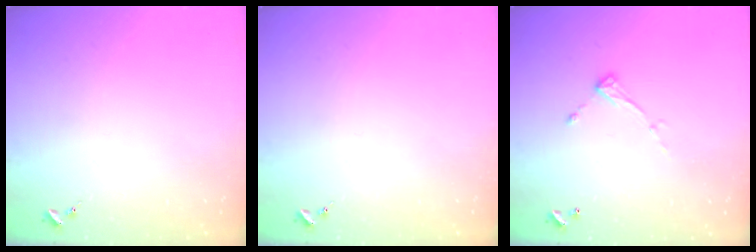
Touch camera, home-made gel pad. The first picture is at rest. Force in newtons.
{"total": 0.0}
{"total": 6.3, "press": 6.3, "slide": 0.3}